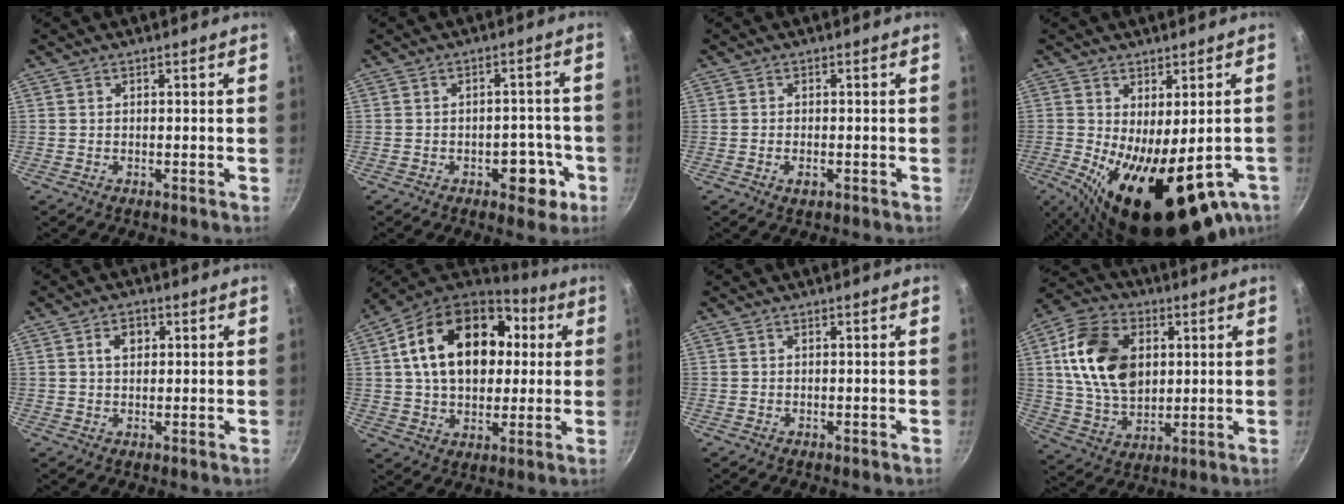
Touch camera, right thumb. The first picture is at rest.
{"total": 6.7, "force": [-2.9, 4.1, 4.4], "torque": [-0.024, 0.021, -0.031]}
{"total": 1.9, "force": [-0.8, 1.0, 1.5], "torque": [-0.030, -0.001, -0.014]}
{"total": 19.1, "force": [-6.7, 7.8, 16.1], "torque": [-0.213, -0.022, -0.073]}
{"total": 3.7, "force": [1.1, 2.6, 2.4], "torque": [-0.023, 0.005, 0.016]}
{"total": 23.6, "force": [5.0, 16.2, 16.5], "torque": [-0.254, 0.023, 0.077]}
{"total": 1.2, "force": [-0.7, 0.2, 1.0], "torque": [-0.023, 0.005, -0.012]}
{"total": 17.8, "force": [3.6, 12.3, 12.3], "torque": [-0.203, -0.006, 0.065]}